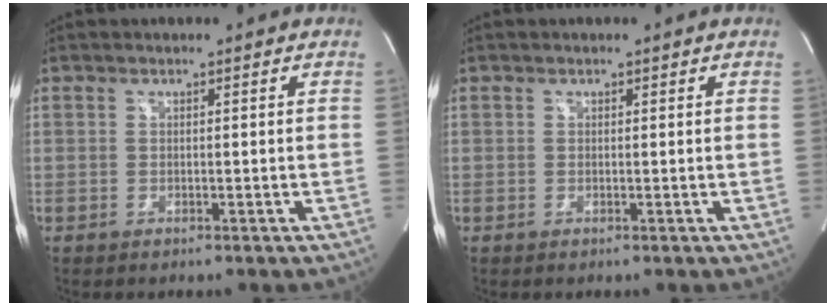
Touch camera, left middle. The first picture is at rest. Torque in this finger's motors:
{"motor_torque": [-0.29, 0.12, 0.01, 0.01]}